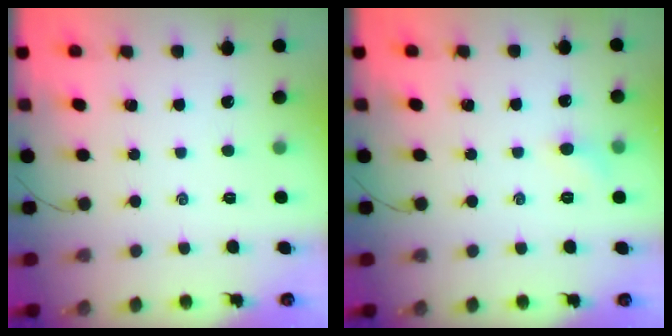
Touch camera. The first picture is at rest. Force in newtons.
{"total": 5.1, "press": 4.9, "slide": 1.6}